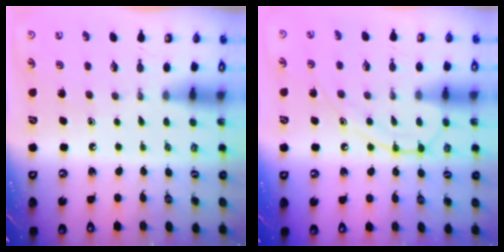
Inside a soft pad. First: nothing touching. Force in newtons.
{"total": 11.1, "press": 11.0, "slide": 1.1}